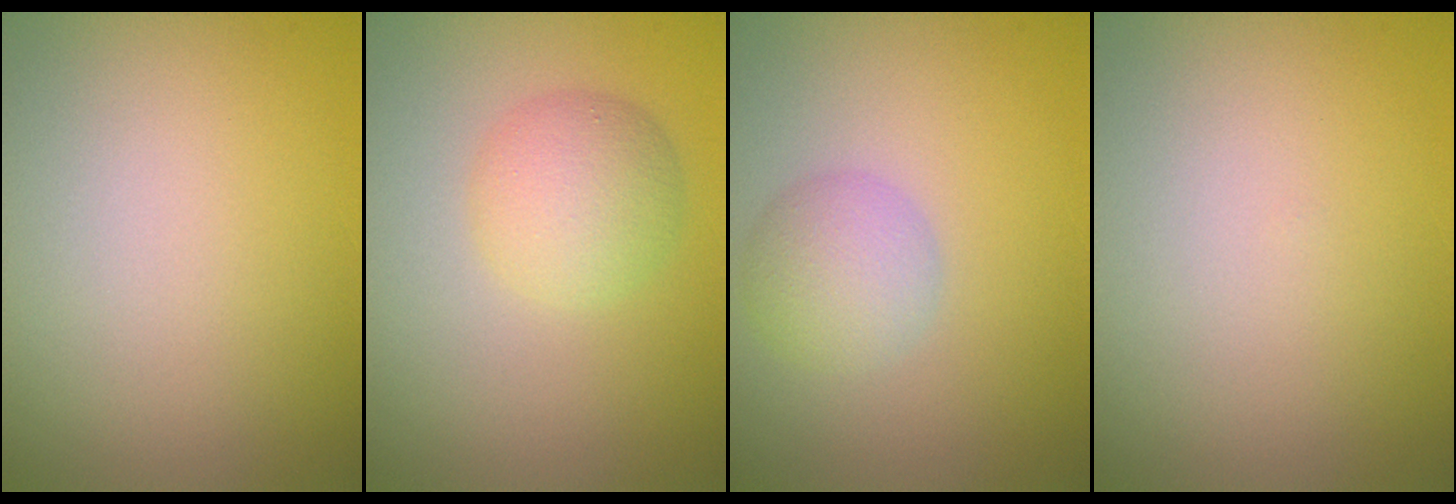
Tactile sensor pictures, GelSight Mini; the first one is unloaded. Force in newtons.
{"total": 3.5, "press": 3.5, "slide": 0.1}
{"total": 2.9, "press": 2.9, "slide": 0.1}
{"total": 0.0}